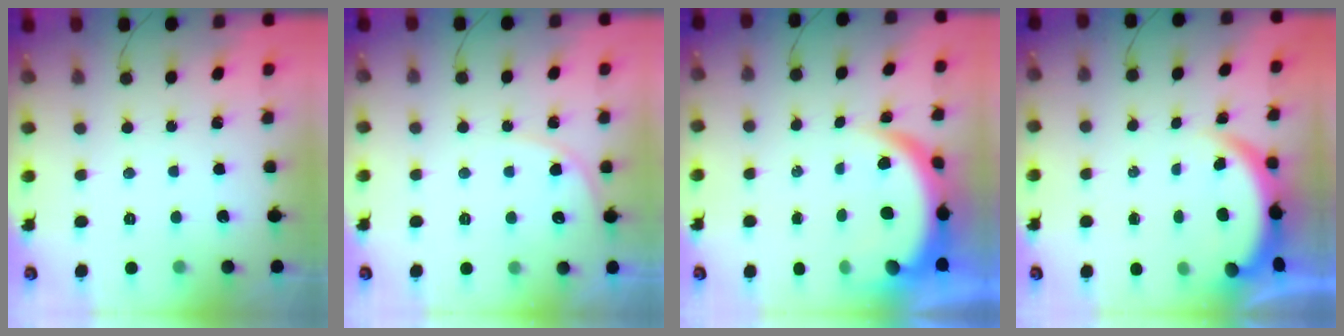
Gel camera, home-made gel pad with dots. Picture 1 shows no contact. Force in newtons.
{"total": 4.4, "press": 4.3, "slide": 0.3}
{"total": 7.3, "press": 7.2, "slide": 1.0}
{"total": 3.9, "press": 3.9, "slide": 0.2}